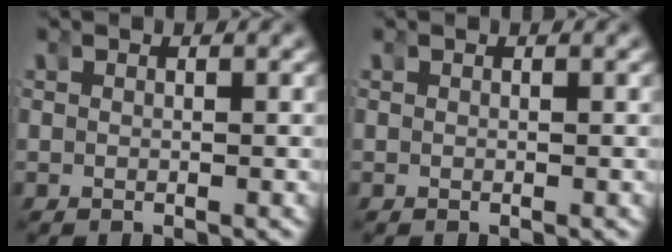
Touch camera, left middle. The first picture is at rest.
{"total": 0.0}